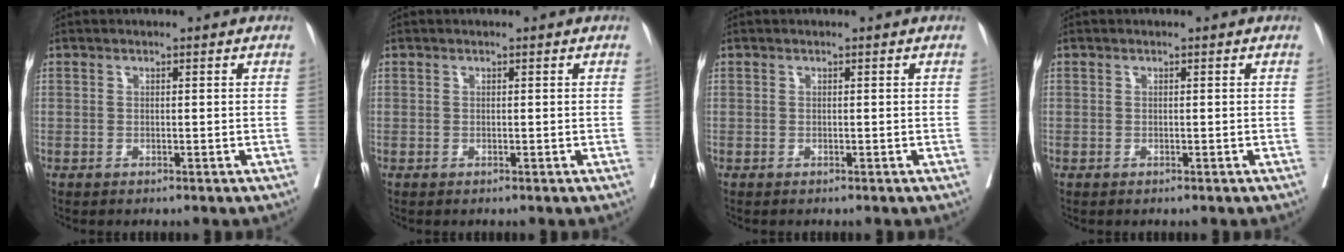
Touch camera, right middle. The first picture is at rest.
{"total": 0.0}
{"total": 0.0}
{"total": 0.0}